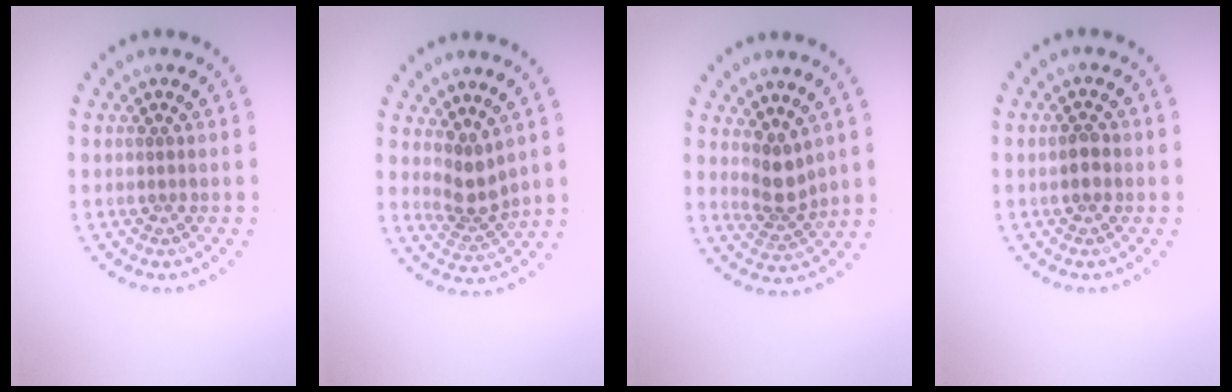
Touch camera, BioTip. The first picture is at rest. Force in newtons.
{"total": 2.5, "press": 1.9, "slide": 1.6}
{"total": 2.7, "press": 2.1, "slide": 1.7}
{"total": 1.5, "press": 1.5, "slide": 0.0}